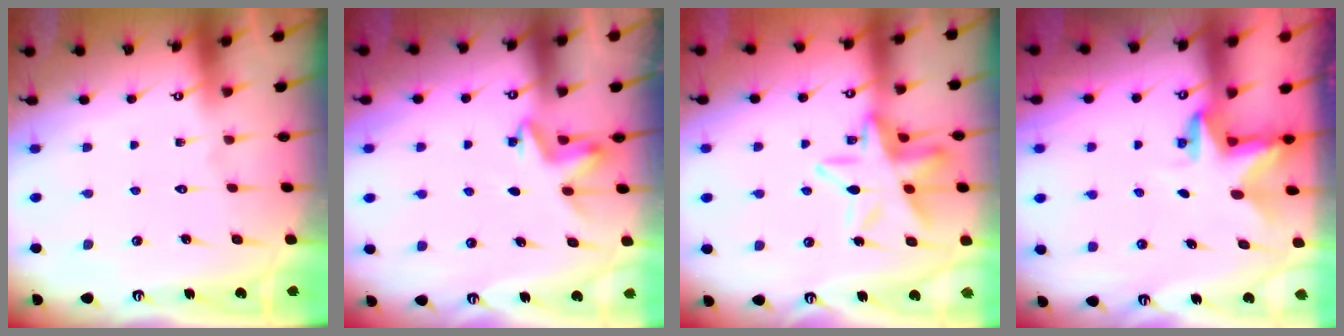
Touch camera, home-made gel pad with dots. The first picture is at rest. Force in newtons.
{"total": 3.9, "press": 3.8, "slide": 1.0}
{"total": 14.9, "press": 14.9, "slide": 1.5}
{"total": 2.9, "press": 2.9, "slide": 0.2}